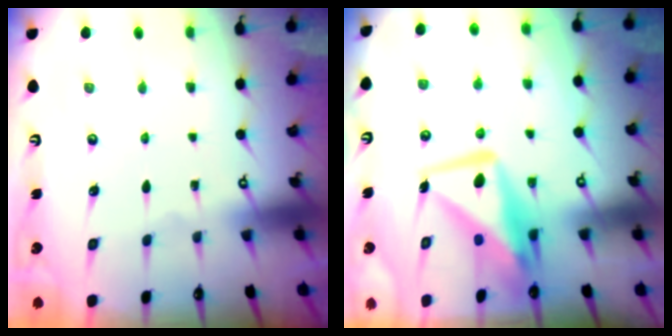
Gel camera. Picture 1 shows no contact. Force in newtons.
{"total": 11.3, "press": 11.2, "slide": 0.8}